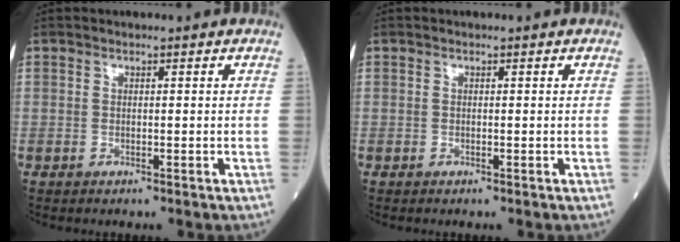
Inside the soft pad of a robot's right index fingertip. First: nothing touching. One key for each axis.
{"total": 0.0}